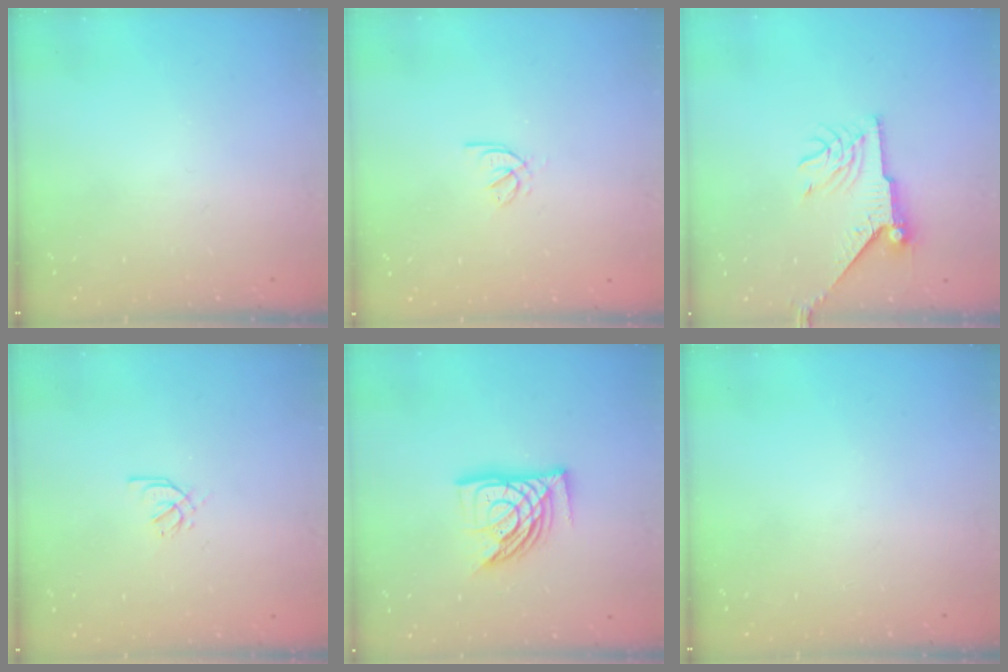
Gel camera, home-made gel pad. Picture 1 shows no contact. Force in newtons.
{"total": 2.9, "press": 2.8, "slide": 0.8}
{"total": 9.7, "press": 9.7, "slide": 0.3}
{"total": 2.6, "press": 2.5, "slide": 0.7}
{"total": 12.7, "press": 12.6, "slide": 1.5}
{"total": 0.0}